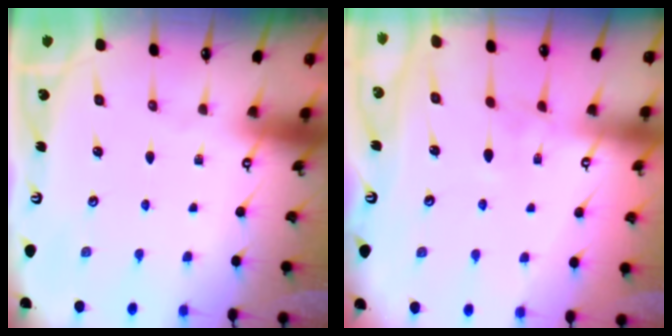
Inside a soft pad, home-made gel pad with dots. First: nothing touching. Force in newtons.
{"total": 3.0, "press": 2.9, "slide": 0.3}